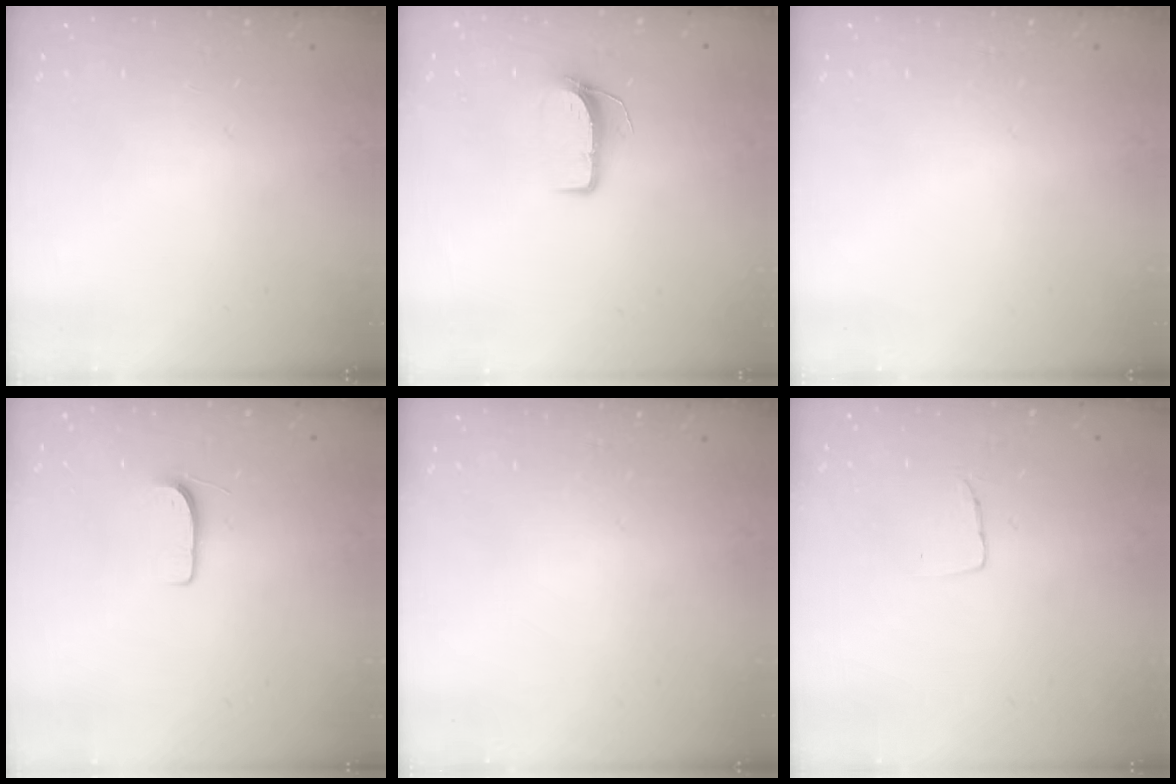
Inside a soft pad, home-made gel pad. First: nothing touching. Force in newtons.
{"total": 7.0, "press": 7.0, "slide": 0.6}
{"total": 0.0}
{"total": 5.2, "press": 5.2, "slide": 0.5}
{"total": 0.0}
{"total": 2.9, "press": 2.9, "slide": 0.1}